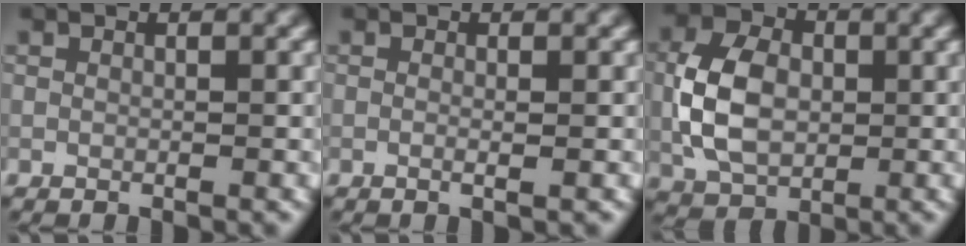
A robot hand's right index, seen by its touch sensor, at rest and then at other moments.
{"total": 1.3, "force": [0.1, 0.5, 1.2], "torque": [-0.010, -0.009, -0.011]}
{"total": 6.6, "force": [-0.3, 4.7, 4.7], "torque": [-0.097, 0.007, -0.011]}